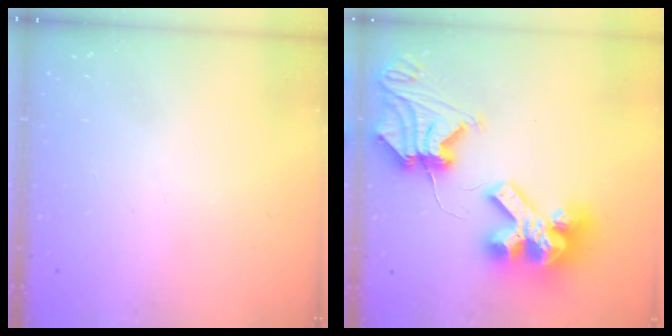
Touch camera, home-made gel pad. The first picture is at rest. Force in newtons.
{"total": 18.4, "press": 18.3, "slide": 2.4}